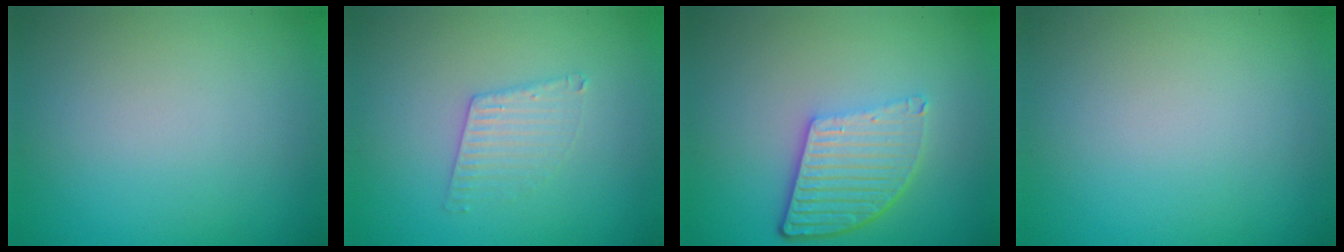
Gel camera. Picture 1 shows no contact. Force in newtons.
{"total": 2.1, "press": 2.1, "slide": 0.3}
{"total": 5.4, "press": 3.9, "slide": 3.8}
{"total": 0.0}